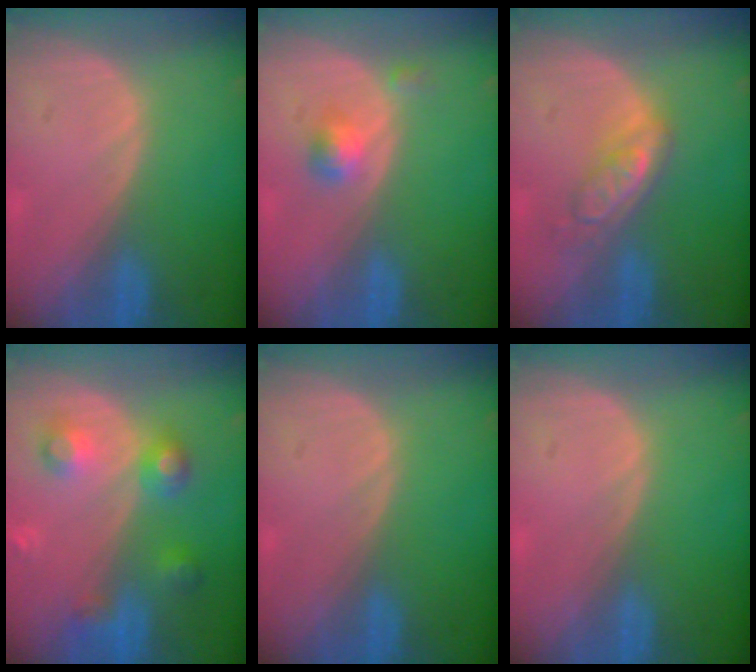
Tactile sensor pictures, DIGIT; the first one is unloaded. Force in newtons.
{"total": 2.6, "press": 2.4, "slide": 1.1}
{"total": 5.3, "press": 4.6, "slide": 2.6}
{"total": 6.0, "press": 6.0, "slide": 0.3}
{"total": 0.0}
{"total": 0.0}